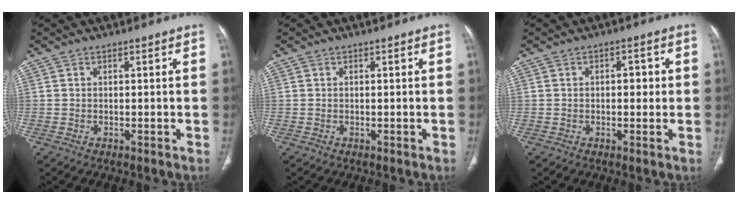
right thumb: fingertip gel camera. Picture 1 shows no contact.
{"total": 0.0}
{"total": 3.3, "force": [0.3, 1.9, 2.7], "torque": [-0.027, 0.004, 0.003]}